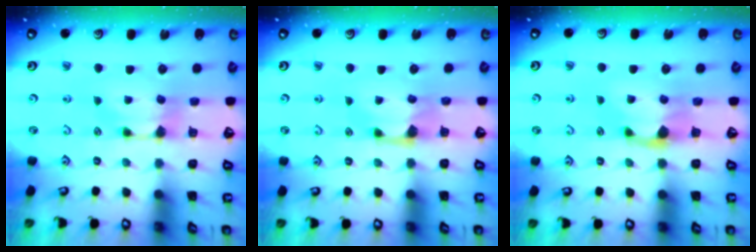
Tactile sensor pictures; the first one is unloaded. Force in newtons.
{"total": 0.6, "press": 0.1, "slide": 0.6}
{"total": 1.2, "press": 0.1, "slide": 1.2}